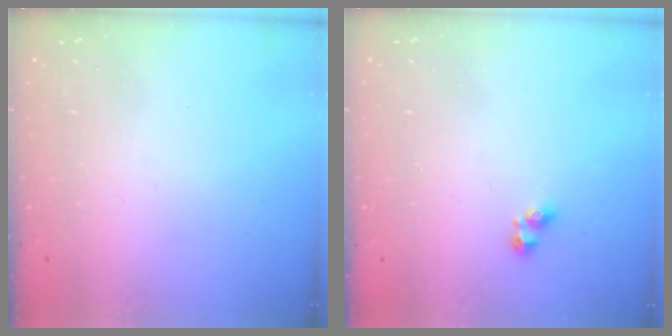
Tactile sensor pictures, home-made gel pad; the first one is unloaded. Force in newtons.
{"total": 3.0, "press": 2.9, "slide": 0.9}